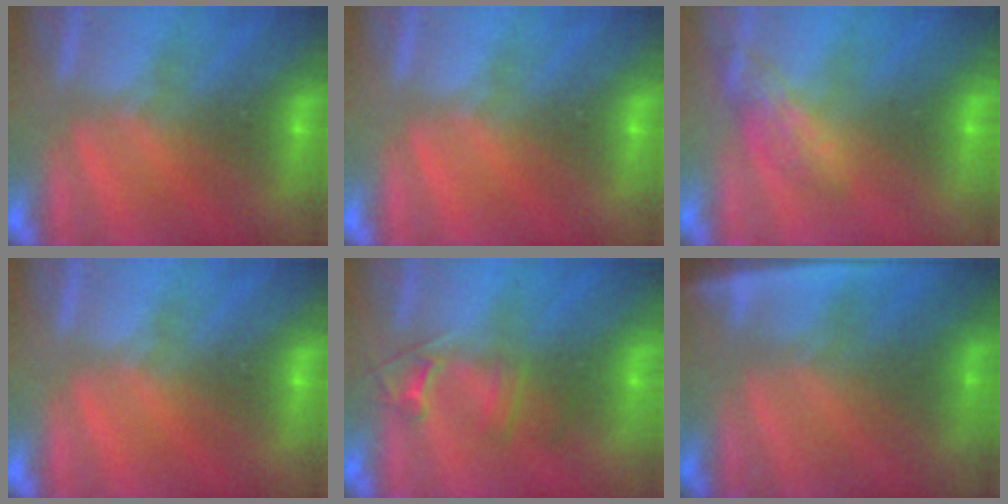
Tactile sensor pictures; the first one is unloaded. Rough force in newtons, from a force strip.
{"total": 0.0}
{"total": 2.7}
{"total": 0.0}
{"total": 2.4}
{"total": 4.6}